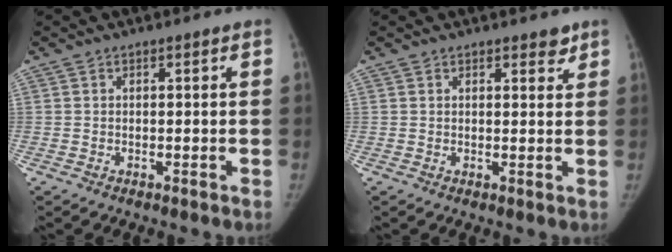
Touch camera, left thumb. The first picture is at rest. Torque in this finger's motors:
{"motor_torque": [0.48, 0.08, 0.15, -0.34, 0.03]}